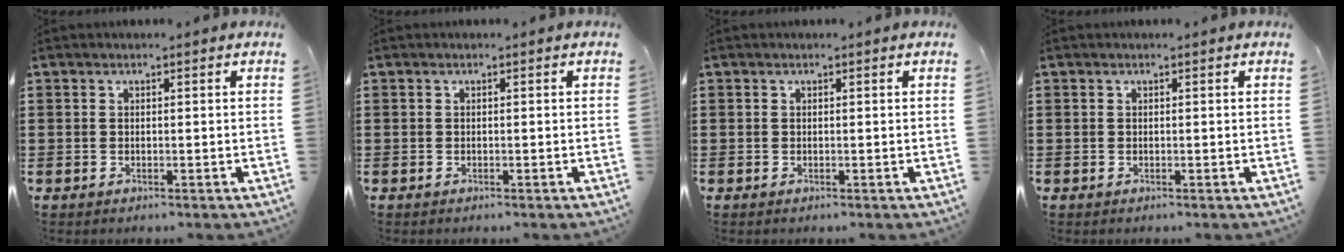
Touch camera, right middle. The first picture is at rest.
{"total": 0.0}
{"total": 0.0}
{"total": 0.0}